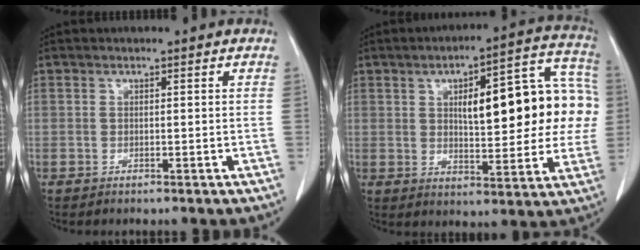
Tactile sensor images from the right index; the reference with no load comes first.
{"total": 18.4, "force": [2.6, 6.1, 17.1], "torque": [-0.219, 0.042, 0.040]}